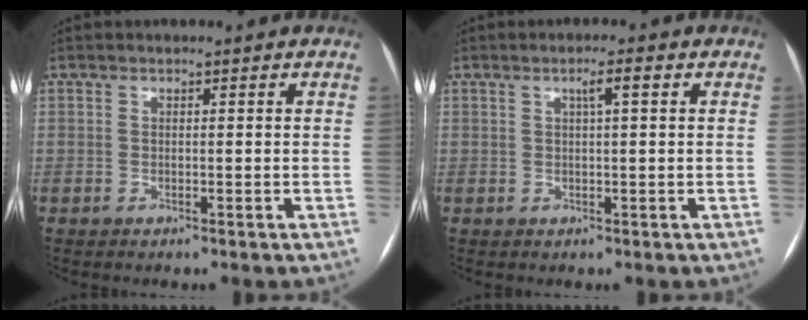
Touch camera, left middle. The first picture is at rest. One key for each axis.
{"total": 2.2, "fx": 0.8, "fy": 0.0, "fz": 2.1, "tx": -0.036, "ty": 0.006, "tz": 0.013}